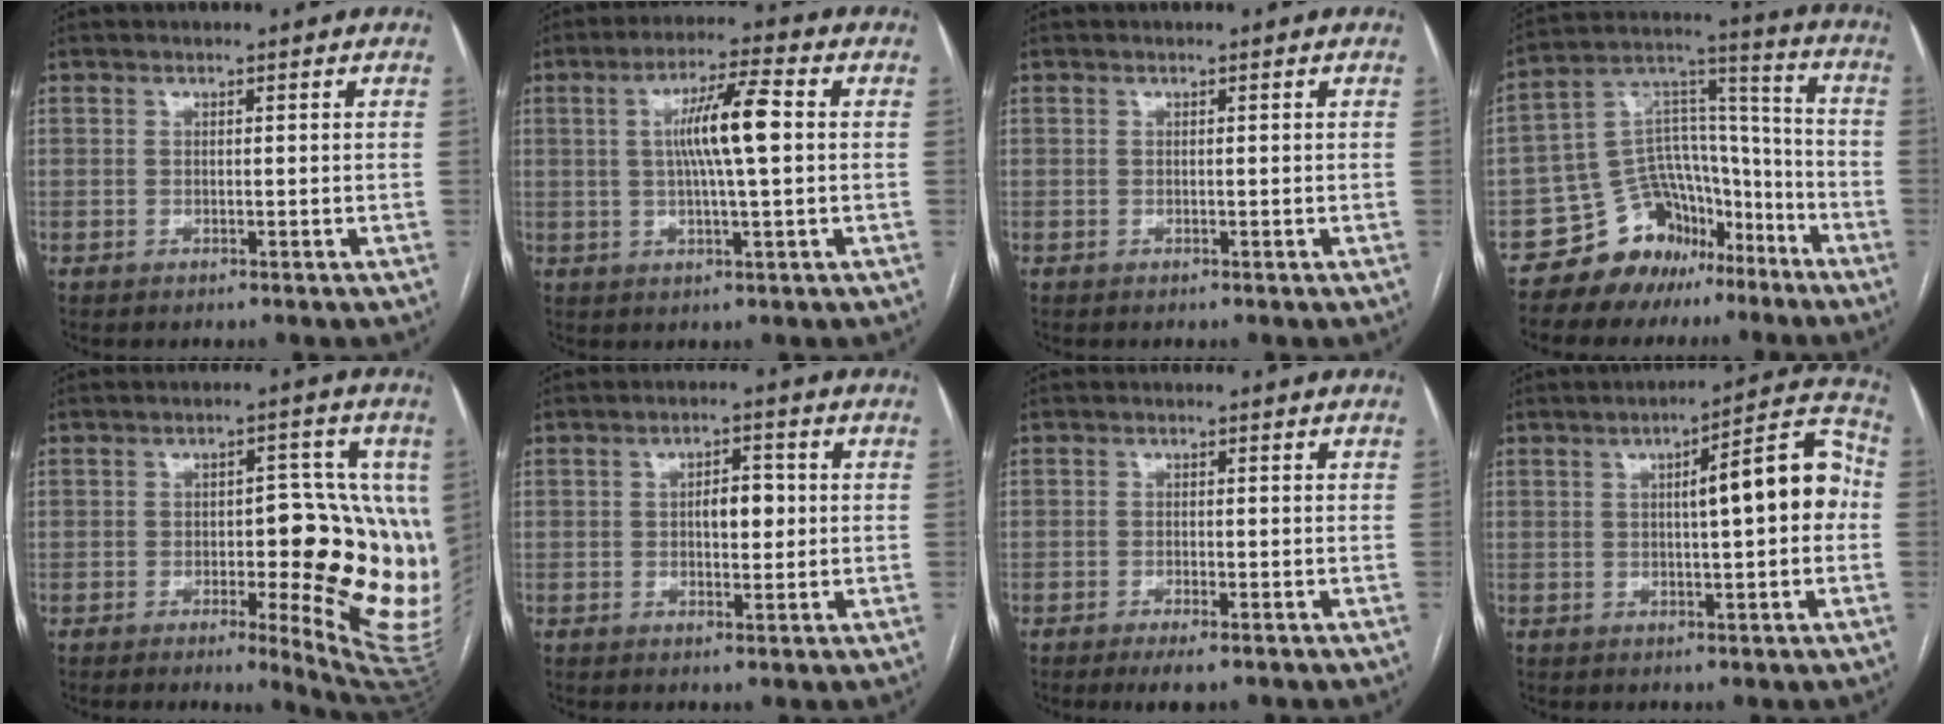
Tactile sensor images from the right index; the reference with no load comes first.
{"total": 8.7, "force": [1.0, 0.6, 8.6], "torque": [-0.158, 0.008, 0.015]}
{"total": 0.0}
{"total": 13.9, "force": [-9.7, 9.0, 4.2], "torque": [-0.068, 0.090, -0.159]}
{"total": 15.7, "force": [-1.6, 4.9, 14.8], "torque": [-0.138, 0.011, -0.008]}
{"total": 4.1, "force": [0.2, 2.0, 3.6], "torque": [-0.055, 0.008, 0.006]}
{"total": 3.3, "force": [-2.3, 0.7, 2.3], "torque": [-0.037, -0.005, -0.034]}
{"total": 10.7, "force": [0.7, 2.3, 10.4], "torque": [-0.137, 0.038, 0.008]}